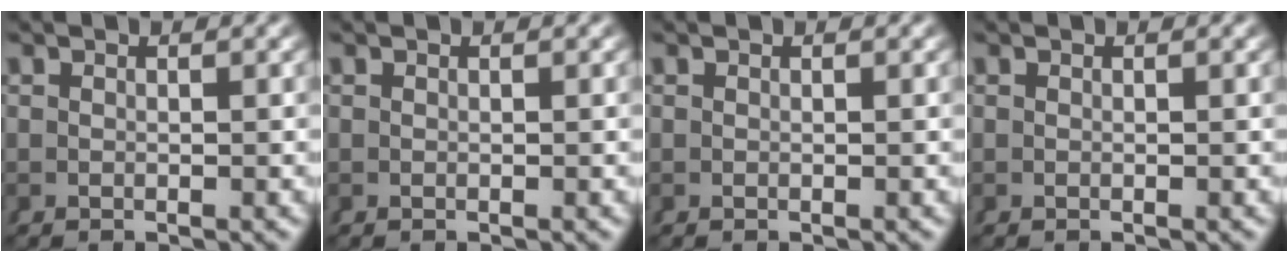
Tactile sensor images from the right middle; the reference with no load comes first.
{"total": 0.0}
{"total": 0.0}
{"total": 0.0}